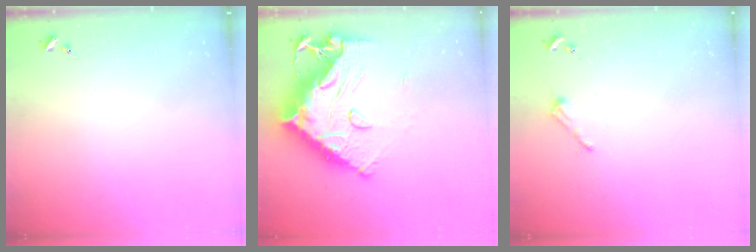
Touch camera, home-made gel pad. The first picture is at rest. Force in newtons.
{"total": 22.9, "press": 22.7, "slide": 2.4}
{"total": 2.6, "press": 2.6, "slide": 0.3}